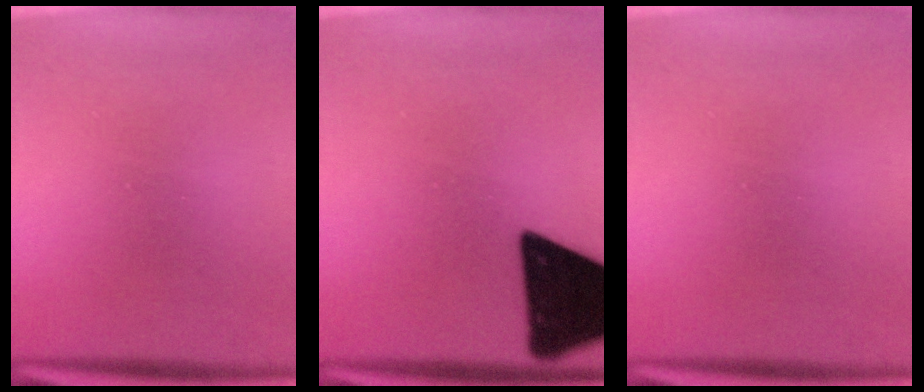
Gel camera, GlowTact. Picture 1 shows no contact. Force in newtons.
{"total": 18.9}
{"total": 0.0}